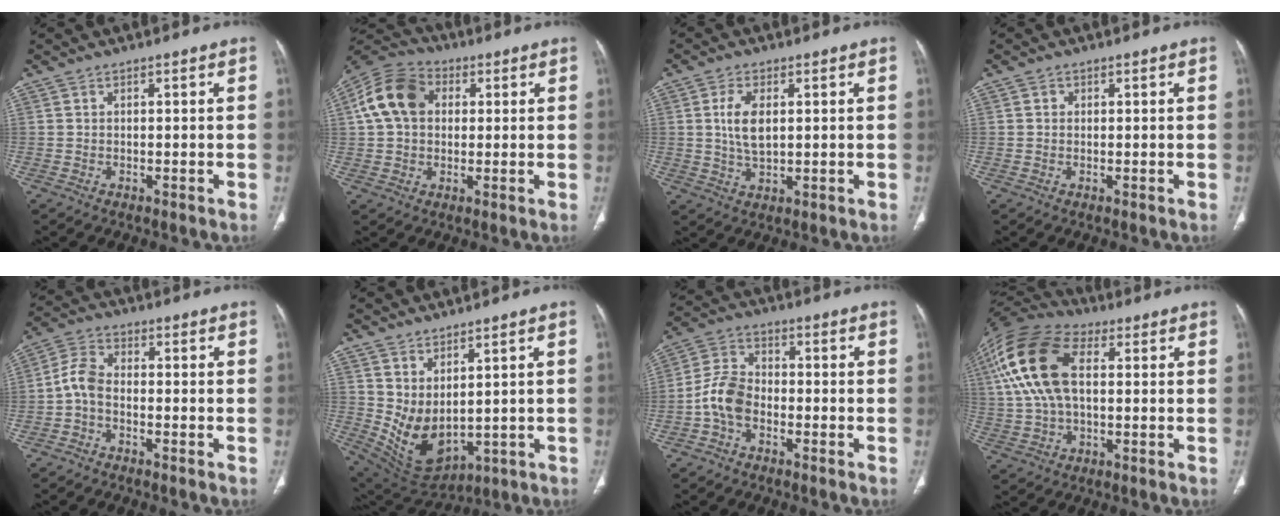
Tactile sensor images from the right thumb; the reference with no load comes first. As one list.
[{"total": 12.0, "force": [2.4, 9.0, 7.6], "torque": [-0.132, 0.023, 0.033]}, {"total": 6.0, "force": [1.2, 3.1, 5.1], "torque": [-0.099, -0.006, 0.025]}, {"total": 0.7, "force": [0.2, 0.6, 0.0], "torque": [0.005, 0.002, 0.004]}, {"total": 4.8, "force": [-1.4, 2.9, 3.6], "torque": [-0.074, 0.021, -0.039]}, {"total": 9.7, "force": [2.7, 5.3, 7.7], "torque": [-0.132, -0.032, 0.082]}, {"total": 7.2, "force": [-2.4, 4.8, 4.8], "torque": [-0.087, 0.026, -0.059]}, {"total": 17.9, "force": [4.0, 10.1, 14.3], "torque": [-0.301, 0.021, 0.067]}]